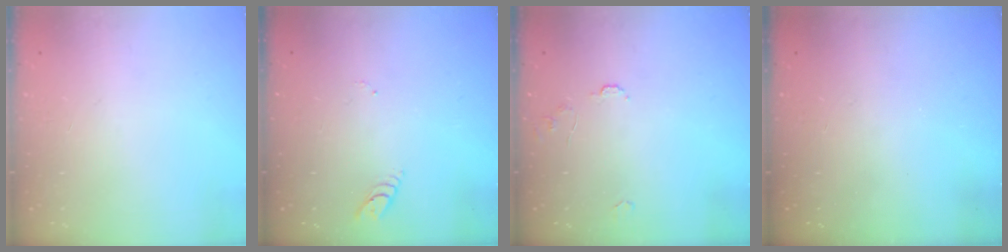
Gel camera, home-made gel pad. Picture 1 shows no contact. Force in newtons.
{"total": 3.0, "press": 2.9, "slide": 0.4}
{"total": 6.3, "press": 6.3, "slide": 0.5}
{"total": 0.0}